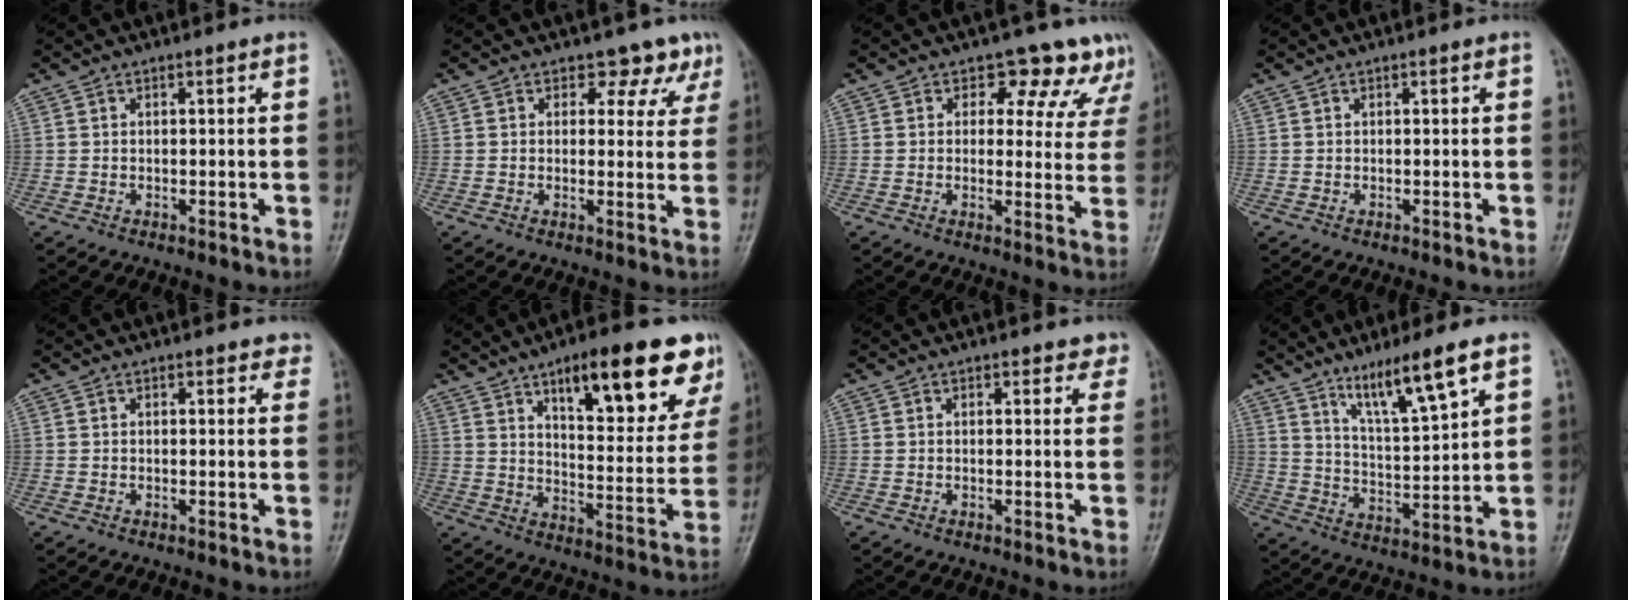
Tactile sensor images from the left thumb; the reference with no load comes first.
{"total": 5.3, "force": [3.9, 3.4, 1.1], "torque": [0.021, -0.022, 0.029]}
{"total": 9.4, "force": [7.3, 5.5, 1.9], "torque": [0.033, -0.033, 0.061]}
{"total": 0.0}
{"total": 2.1, "force": [1.6, 1.1, 0.7], "torque": [0.017, -0.004, 0.007]}
{"total": 20.4, "force": [12.0, 6.5, 15.1], "torque": [-0.163, -0.047, 0.176]}
{"total": 2.5, "force": [2.0, 1.4, 0.6], "torque": [0.022, -0.008, 0.011]}
{"total": 11.1, "force": [7.2, 1.3, 8.4], "torque": [-0.144, -0.047, 0.135]}